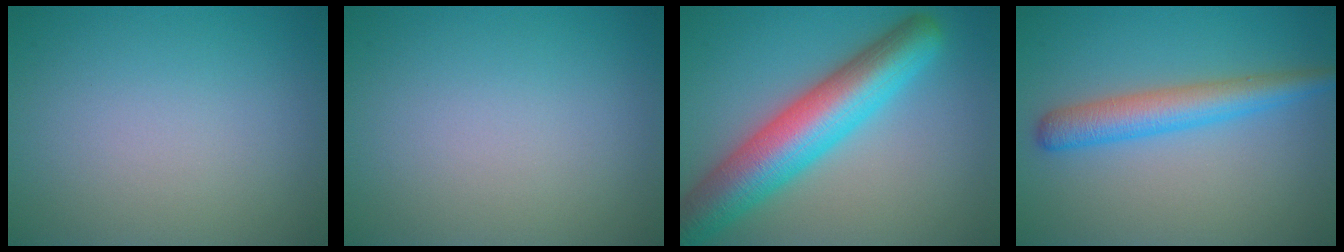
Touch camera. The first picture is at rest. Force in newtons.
{"total": 0.0}
{"total": 9.4, "press": 9.4, "slide": 0.4}
{"total": 4.2, "press": 4.2, "slide": 0.1}